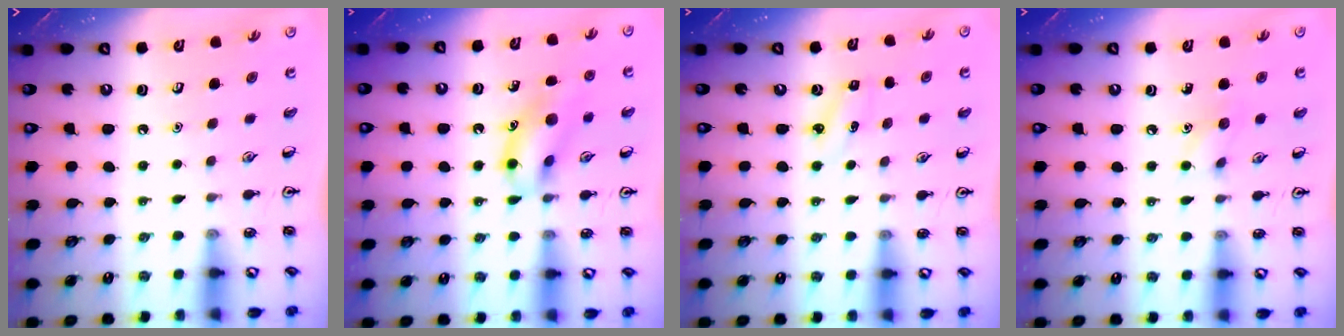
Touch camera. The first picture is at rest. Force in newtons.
{"total": 12.8, "press": 12.7, "slide": 1.3}
{"total": 2.5, "press": 2.3, "slide": 0.9}
{"total": 5.1, "press": 4.8, "slide": 1.7}